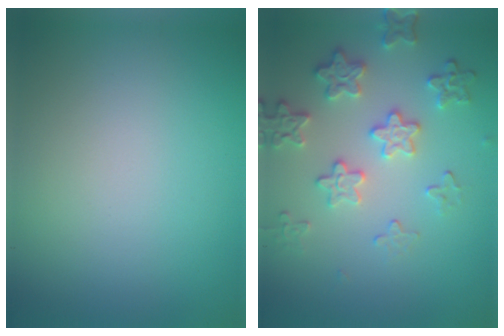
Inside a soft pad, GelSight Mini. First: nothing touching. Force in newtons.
{"total": 3.9, "press": 3.4, "slide": 2.0}